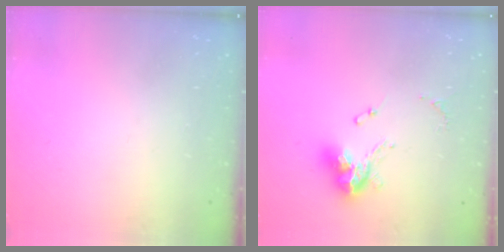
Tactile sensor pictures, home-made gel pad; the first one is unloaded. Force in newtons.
{"total": 12.6, "press": 12.5, "slide": 1.4}